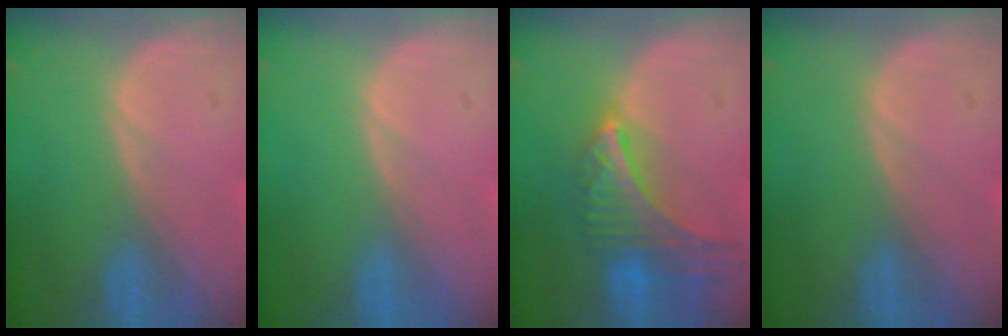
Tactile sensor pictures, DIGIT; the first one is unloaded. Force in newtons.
{"total": 0.0}
{"total": 9.0, "press": 7.9, "slide": 4.3}
{"total": 0.0}